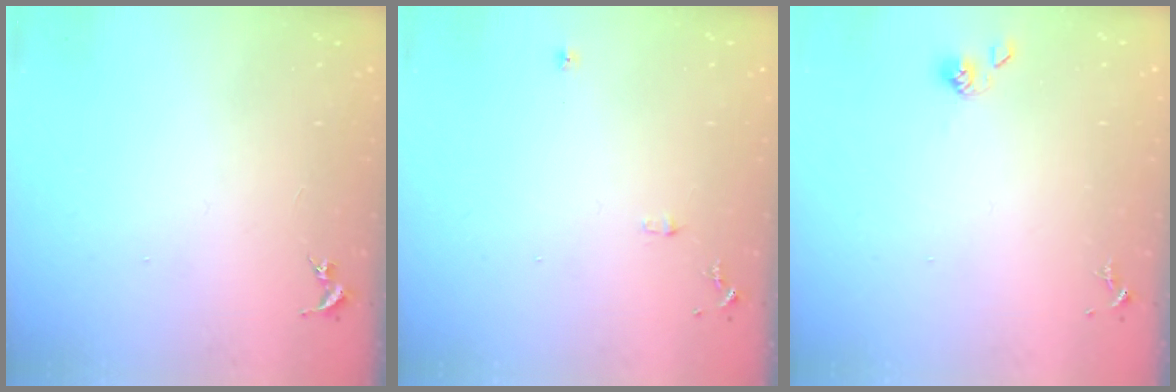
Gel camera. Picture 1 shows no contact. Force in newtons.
{"total": 6.1, "press": 6.1, "slide": 0.7}
{"total": 4.4, "press": 4.1, "slide": 1.6}